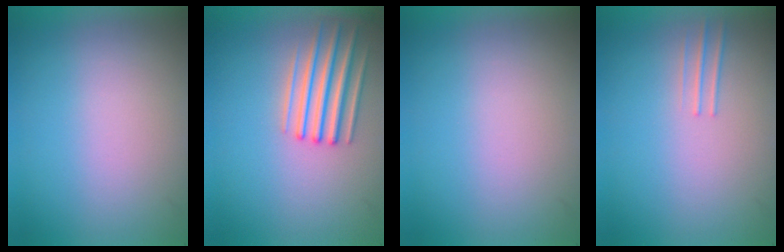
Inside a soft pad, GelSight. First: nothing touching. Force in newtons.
{"total": 1.6}
{"total": 0.0}
{"total": 1.2}